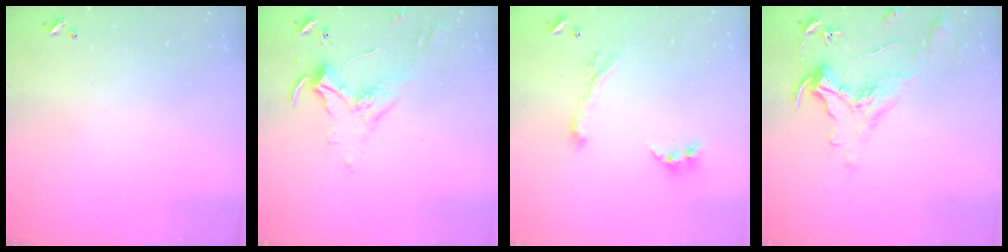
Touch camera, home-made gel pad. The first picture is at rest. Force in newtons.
{"total": 1.7, "press": 1.6, "slide": 0.4}
{"total": 1.1, "press": 0.6, "slide": 0.9}
{"total": 1.6, "press": 1.4, "slide": 0.7}